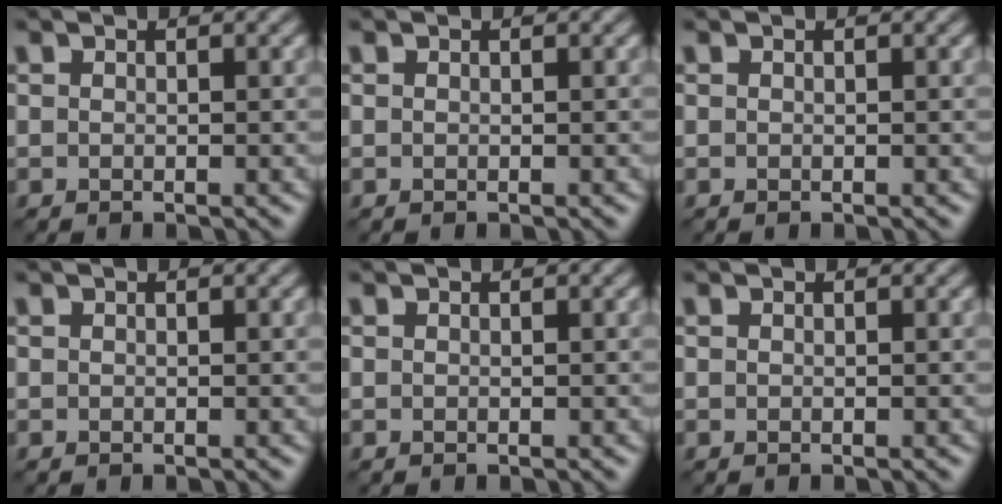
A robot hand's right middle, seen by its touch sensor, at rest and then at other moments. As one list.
[{"total": 0.0}, {"total": 0.0}, {"total": 0.0}, {"total": 0.0}, {"total": 0.0}]